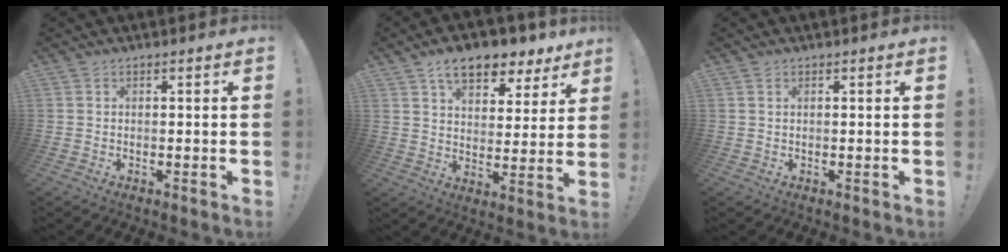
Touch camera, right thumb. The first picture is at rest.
{"total": 11.6, "force": [7.9, 6.0, 6.0], "torque": [-0.088, -0.047, 0.141]}
{"total": 0.6, "force": [0.4, 0.3, 0.4], "torque": [-0.005, -0.001, 0.008]}